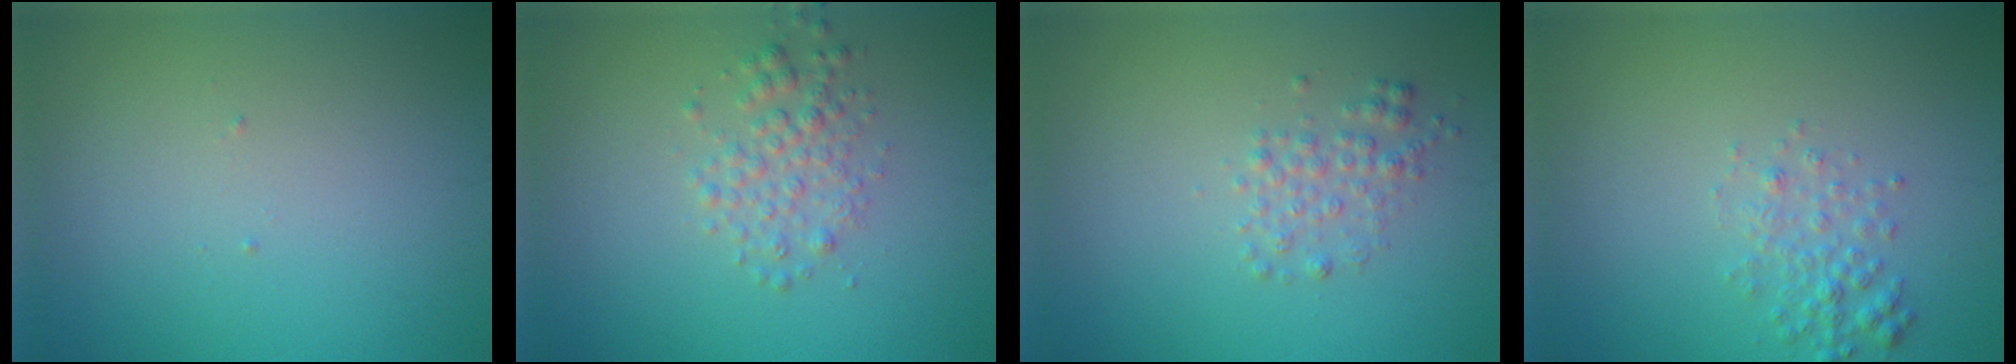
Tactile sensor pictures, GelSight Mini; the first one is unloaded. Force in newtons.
{"total": 2.4, "press": 2.4, "slide": 0.1}
{"total": 1.8, "press": 1.8, "slide": 0.0}
{"total": 2.0, "press": 2.0, "slide": 0.1}